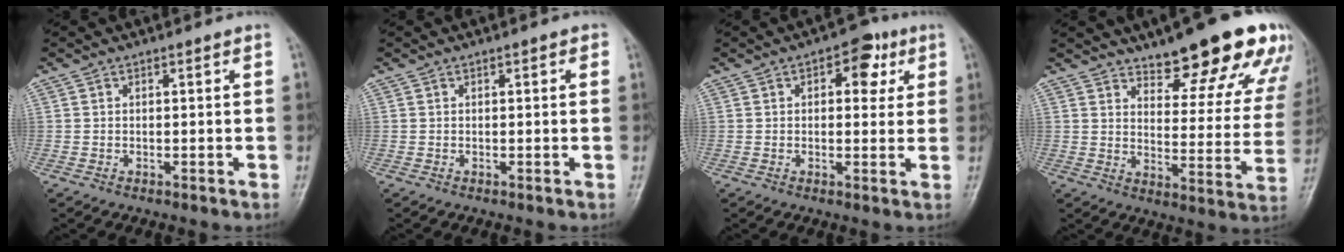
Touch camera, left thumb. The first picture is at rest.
{"total": 1.0, "force": [0.4, 0.5, 0.8], "torque": [-0.008, 0.002, 0.002]}
{"total": 6.3, "force": [2.4, 3.9, 4.3], "torque": [-0.019, -0.002, 0.023]}
{"total": 20.7, "force": [15.0, 6.4, 12.7], "torque": [-0.115, -0.082, 0.191]}